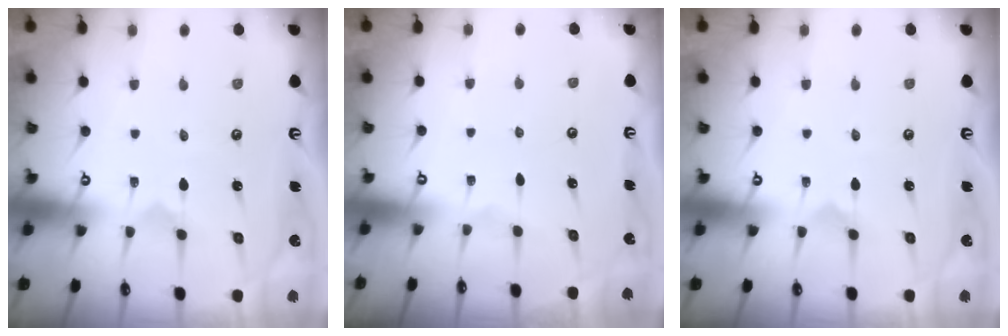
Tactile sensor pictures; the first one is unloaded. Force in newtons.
{"total": 0.0}
{"total": 0.0}